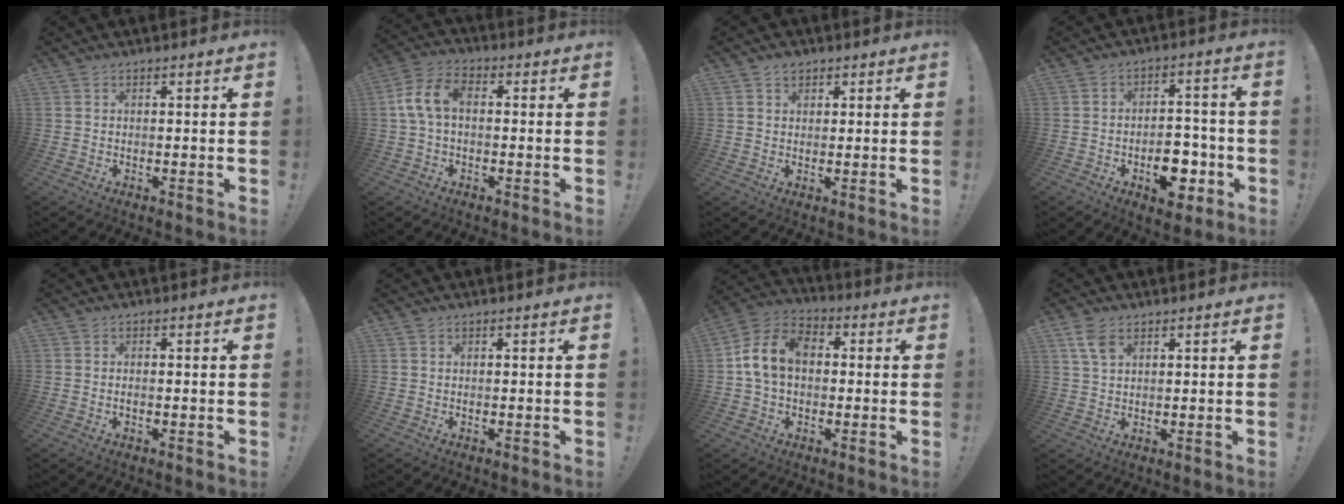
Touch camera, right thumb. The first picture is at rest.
{"total": 8.8, "force": [0.3, 5.2, 7.0], "torque": [-0.155, 0.011, 0.008]}
{"total": 2.8, "force": [1.7, 2.1, 0.8], "torque": [0.001, -0.009, 0.028]}
{"total": 11.5, "force": [-4.6, 6.9, 7.9], "torque": [-0.088, 0.035, -0.070]}
{"total": 0.8, "force": [-0.3, 0.2, 0.7], "torque": [-0.013, 0.000, -0.005]}
{"total": 0.0}
{"total": 12.1, "force": [1.4, 8.6, 8.5], "torque": [-0.150, 0.017, 0.029]}
{"total": 5.2, "force": [2.9, 2.7, 3.5], "torque": [-0.061, -0.010, 0.054]}